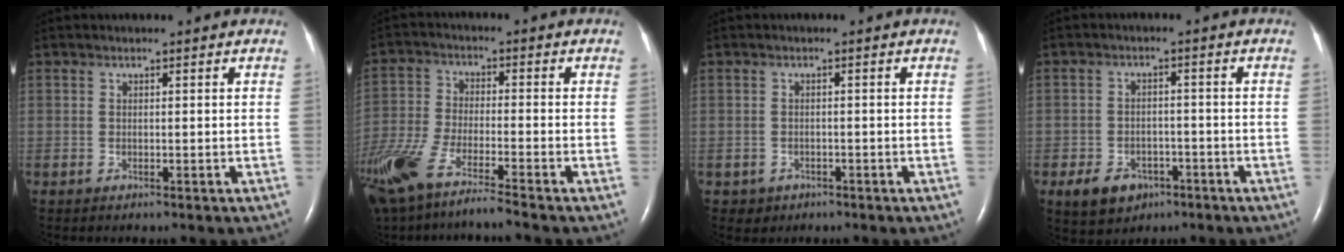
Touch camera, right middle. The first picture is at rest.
{"total": 12.3, "force": [-9.3, 1.7, 8.0], "torque": [-0.173, -0.026, -0.177]}
{"total": 1.7, "force": [-0.9, 1.5, -0.1], "torque": [0.003, 0.008, -0.009]}
{"total": 6.4, "force": [-3.4, 4.8, 2.7], "torque": [-0.045, 0.006, -0.044]}